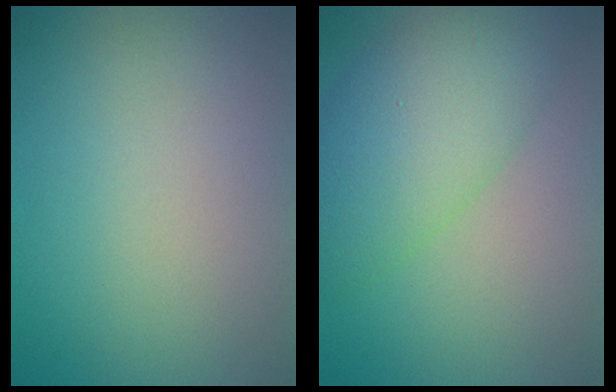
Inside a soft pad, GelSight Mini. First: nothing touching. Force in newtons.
{"total": 7.3, "press": 7.3, "slide": 0.1}